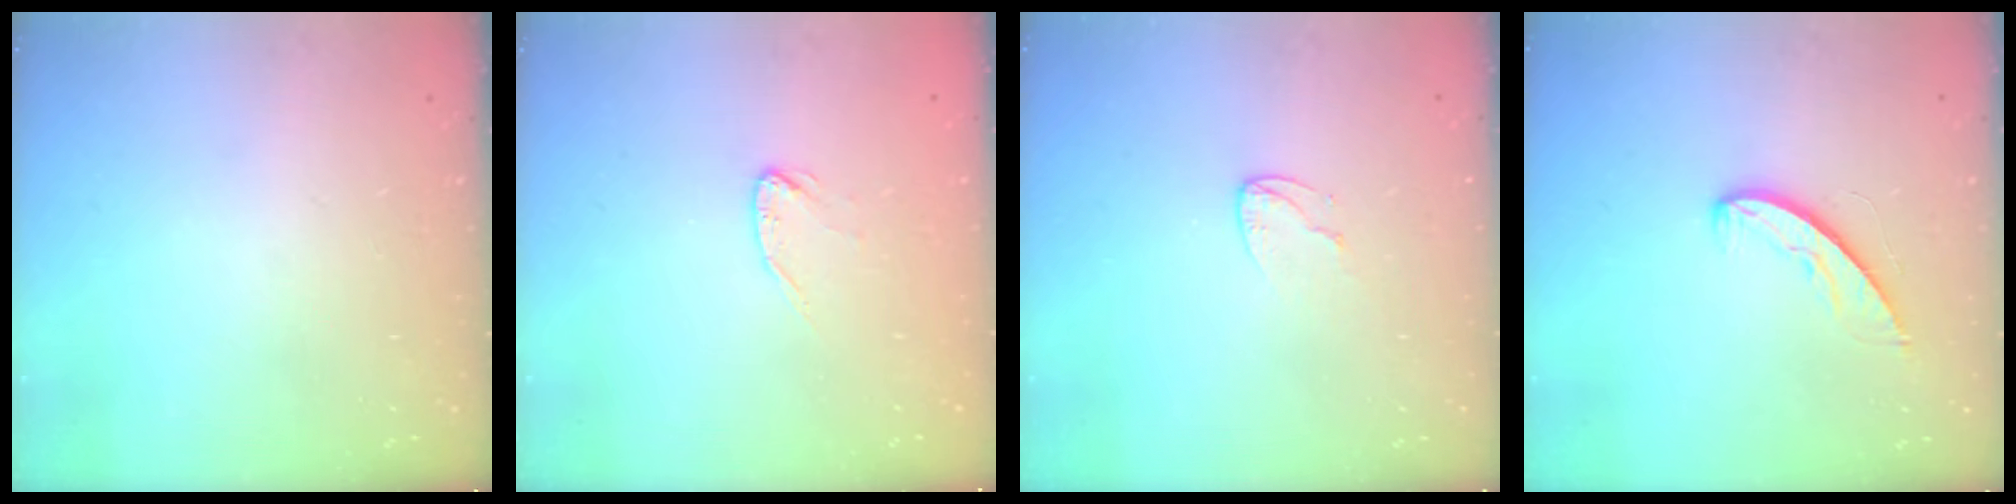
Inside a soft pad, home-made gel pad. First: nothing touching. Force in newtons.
{"total": 3.5, "press": 3.4, "slide": 0.4}
{"total": 4.5, "press": 4.5, "slide": 0.4}
{"total": 6.1, "press": 6.1, "slide": 0.5}